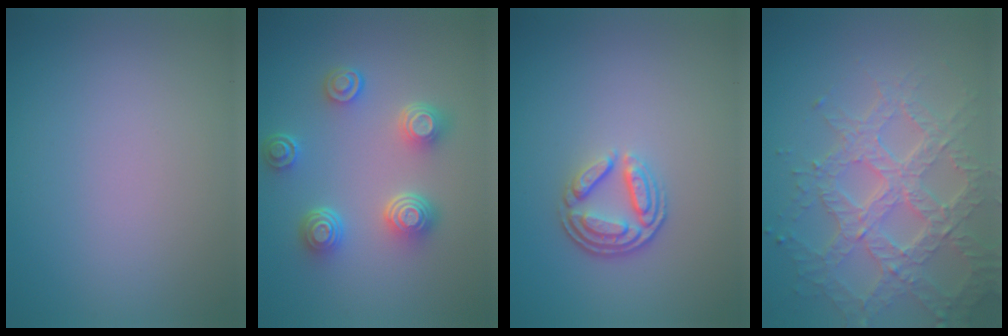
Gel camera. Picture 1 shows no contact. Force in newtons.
{"total": 4.6, "press": 3.6, "slide": 2.9}
{"total": 3.7, "press": 2.8, "slide": 2.5}
{"total": 6.7, "press": 5.2, "slide": 4.2}